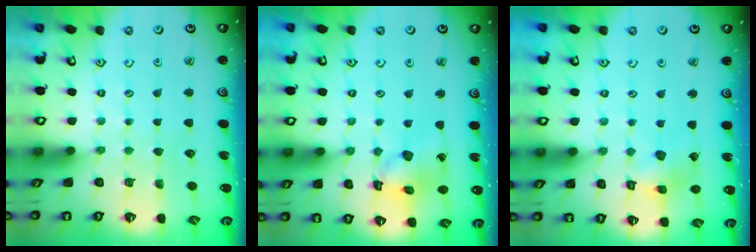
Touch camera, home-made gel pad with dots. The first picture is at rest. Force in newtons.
{"total": 11.7, "press": 11.6, "slide": 1.6}
{"total": 7.0, "press": 7.0, "slide": 0.6}